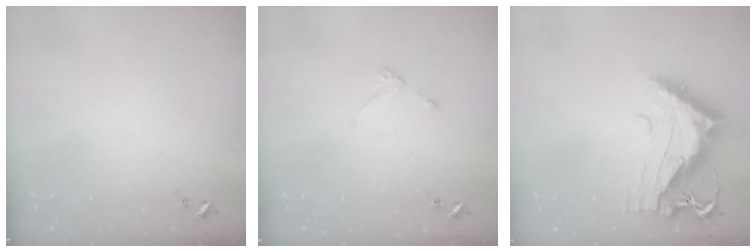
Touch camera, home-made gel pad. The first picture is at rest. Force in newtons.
{"total": 2.6, "press": 2.6, "slide": 0.5}
{"total": 13.7, "press": 13.6, "slide": 1.3}